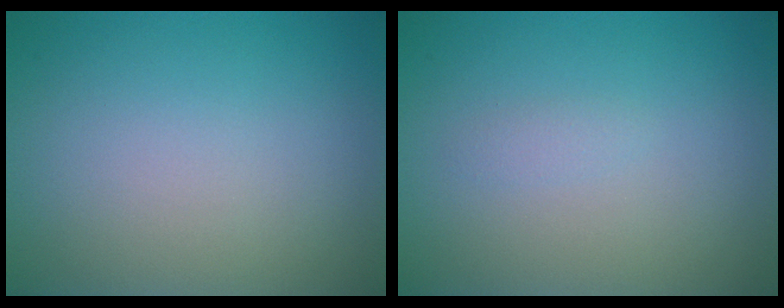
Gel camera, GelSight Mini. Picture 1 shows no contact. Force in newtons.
{"total": 0.6, "press": 0.6, "slide": 0.1}